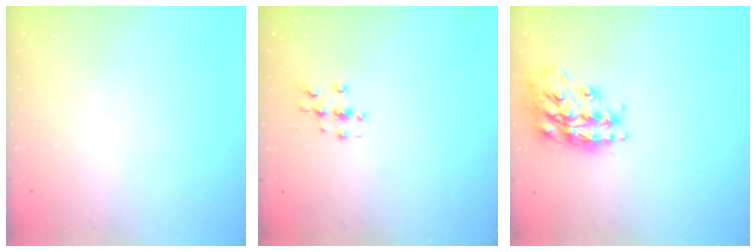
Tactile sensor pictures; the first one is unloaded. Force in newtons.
{"total": 2.7, "press": 2.7, "slide": 0.3}
{"total": 18.4, "press": 18.4, "slide": 1.2}